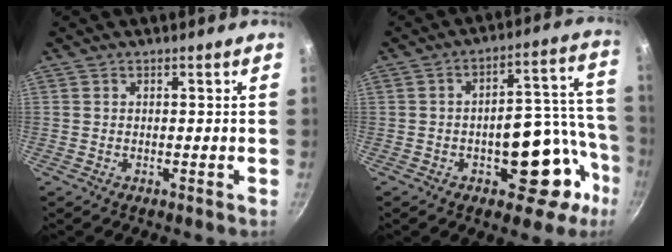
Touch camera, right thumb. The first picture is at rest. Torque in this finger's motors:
{"motor_torque": [2.78, 2.23, 2.00, -0.48, 0.01]}